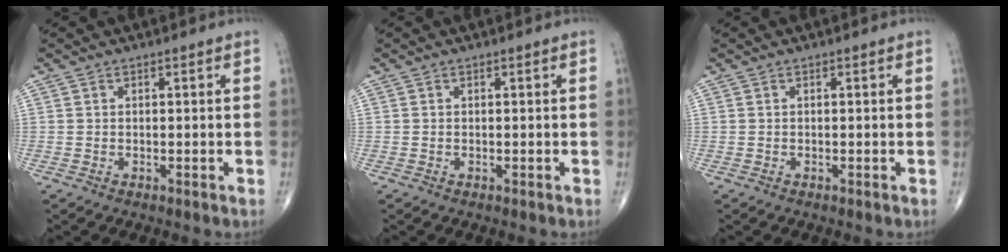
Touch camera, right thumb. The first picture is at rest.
{"total": 0.0}
{"total": 0.0}